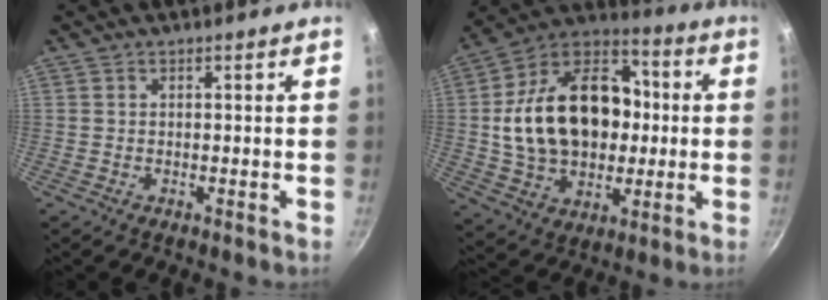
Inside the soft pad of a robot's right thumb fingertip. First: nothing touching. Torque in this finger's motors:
{"motor_torque": [2.53, 2.48, 1.18, -0.88, 0.53]}